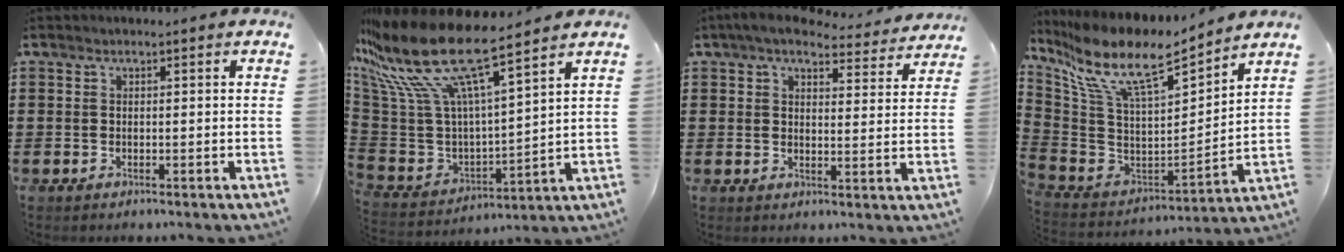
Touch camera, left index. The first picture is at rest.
{"total": 15.2, "force": [9.9, 3.8, 10.9], "torque": [-0.253, -0.066, 0.163]}
{"total": 5.3, "force": [4.8, 1.0, 2.1], "torque": [-0.054, -0.024, 0.081]}
{"total": 12.0, "force": [8.5, 2.8, 7.9], "torque": [-0.186, -0.059, 0.146]}